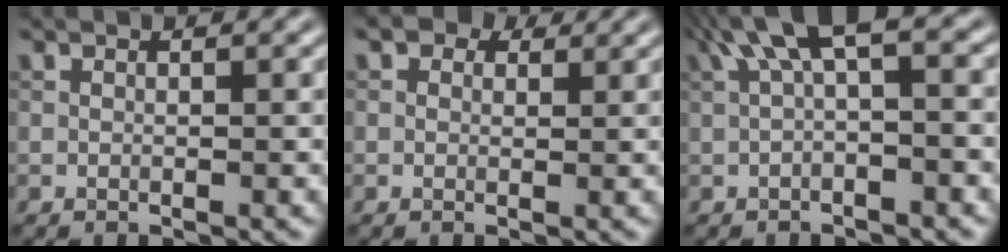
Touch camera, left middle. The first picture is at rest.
{"total": 2.7, "force": [1.8, 1.7, 1.3], "torque": [-0.018, -0.005, 0.011]}
{"total": 4.9, "force": [1.6, 1.3, 4.5], "torque": [-0.071, 0.018, 0.021]}